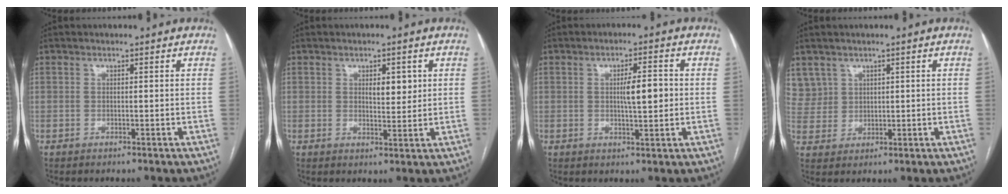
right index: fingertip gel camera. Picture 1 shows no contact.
{"total": 3.5, "force": [1.2, 1.5, 2.9], "torque": [-0.042, -0.001, 0.019]}
{"total": 5.1, "force": [0.3, 1.0, 5.0], "torque": [-0.080, 0.005, 0.005]}
{"total": 5.6, "force": [3.3, 4.5, 0.1], "torque": [0.000, 0.012, 0.073]}